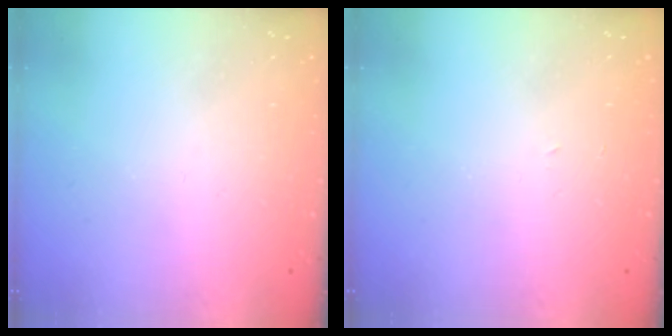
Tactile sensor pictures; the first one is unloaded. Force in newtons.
{"total": 2.0, "press": 2.0, "slide": 0.3}